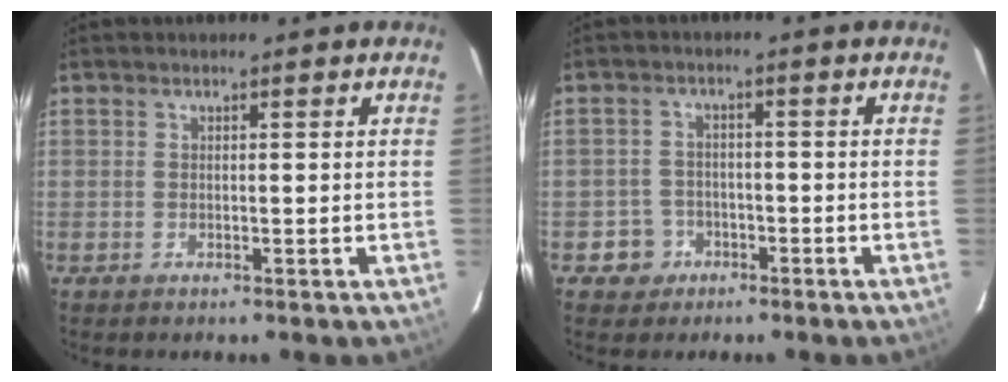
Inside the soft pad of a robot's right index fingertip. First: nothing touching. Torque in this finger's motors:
{"motor_torque": [-0.47, -0.16, -0.90, -0.21]}